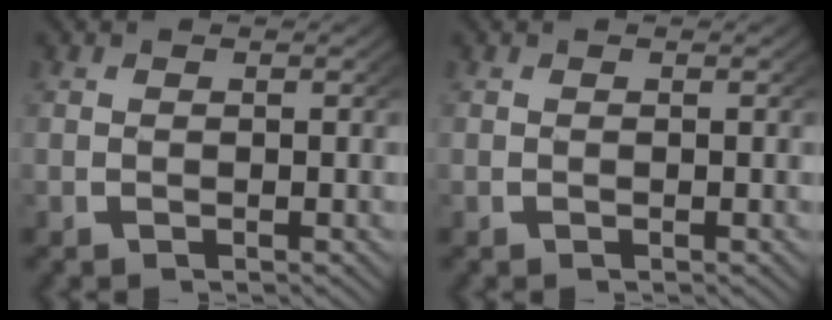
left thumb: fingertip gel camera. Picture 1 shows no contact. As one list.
[{"total": 0.0}]